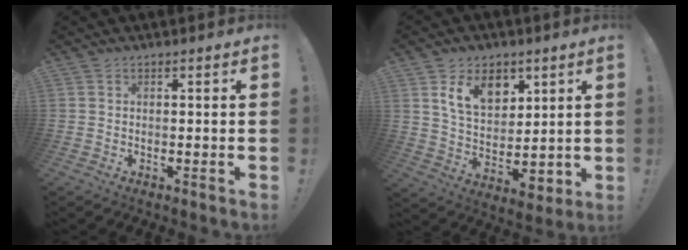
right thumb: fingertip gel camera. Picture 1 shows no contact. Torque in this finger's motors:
{"motor_torque": [0.44, 1.51, 0.09, 0.19, 0.12]}